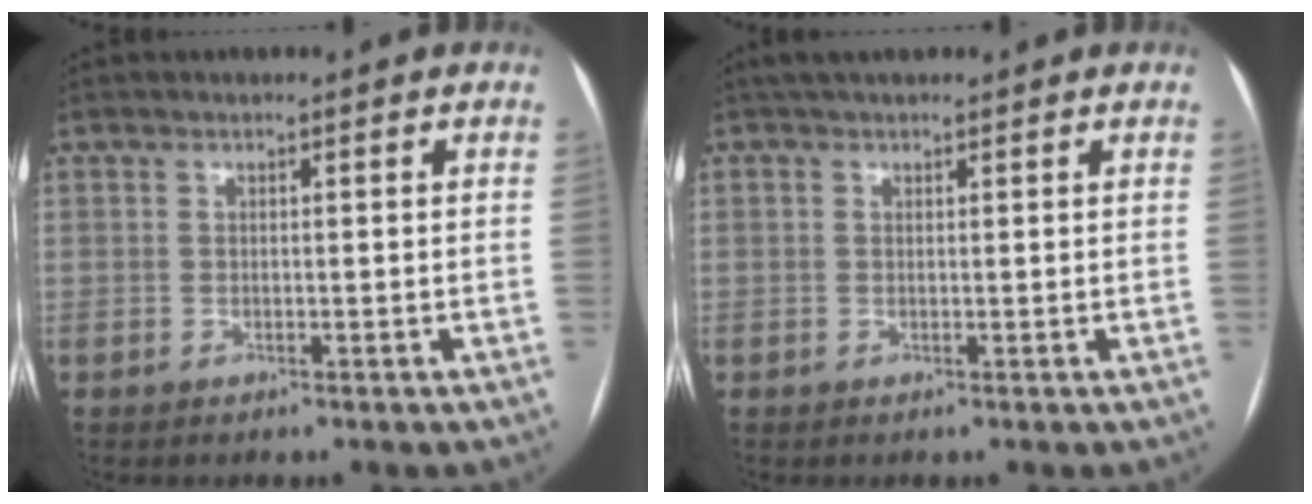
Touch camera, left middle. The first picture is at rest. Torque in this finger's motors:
{"motor_torque": [0.37, -0.34, 0.03, 0.00]}